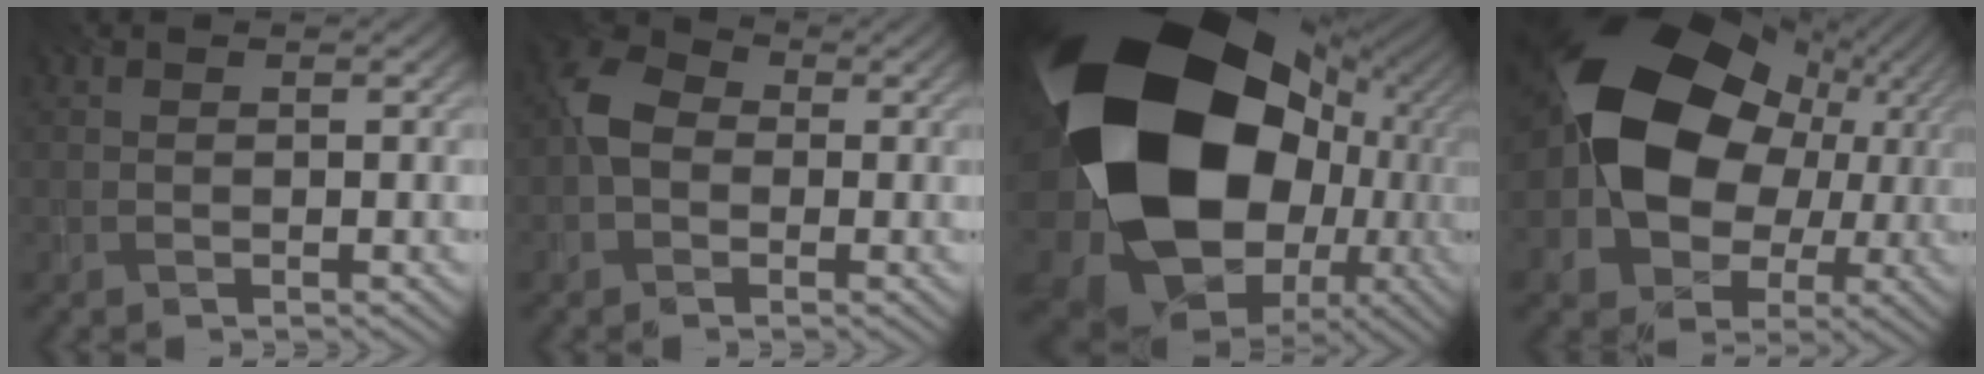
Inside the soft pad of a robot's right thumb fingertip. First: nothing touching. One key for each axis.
{"total": 5.1, "fx": -0.3, "fy": 4.0, "fz": 3.1, "tx": -0.068, "ty": 0.012, "tz": -0.018}
{"total": 23.2, "fx": 2.1, "fy": 17.1, "fz": 15.5, "tx": -0.335, "ty": -0.078, "tz": 0.083}
{"total": 18.4, "fx": 1.9, "fy": 13.6, "fz": 12.2, "tx": -0.241, "ty": -0.015, "tz": 0.050}